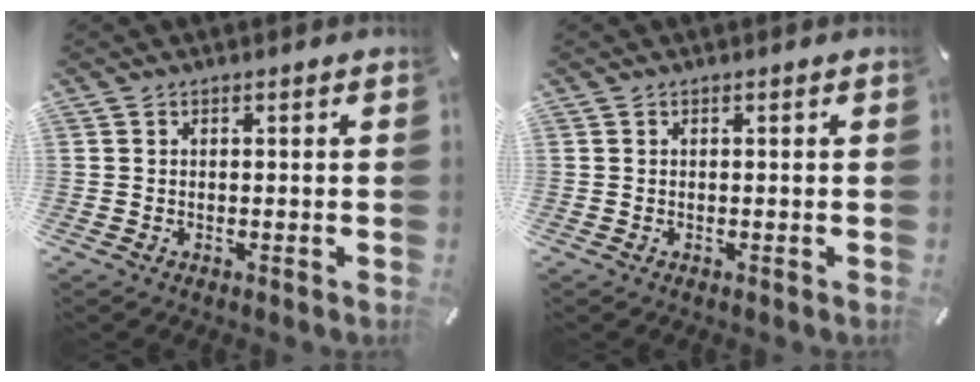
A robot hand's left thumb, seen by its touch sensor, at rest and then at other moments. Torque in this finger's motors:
{"motor_torque": [-0.03, 0.04, 0.00, -0.01, 0.00]}